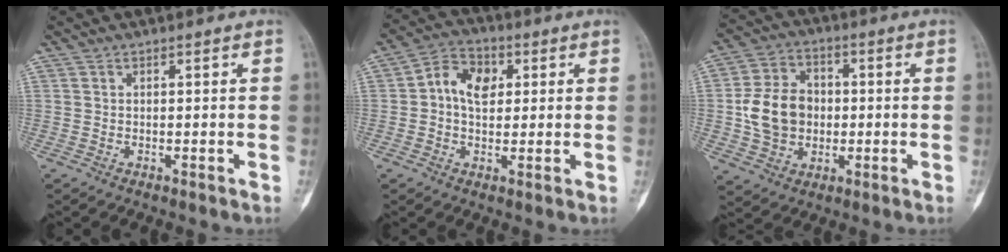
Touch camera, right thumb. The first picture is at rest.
{"total": 8.0, "force": [1.3, 5.8, 5.5], "torque": [-0.070, 0.012, 0.016]}
{"total": 12.2, "force": [-0.5, 9.8, 7.3], "torque": [-0.109, 0.015, -0.009]}